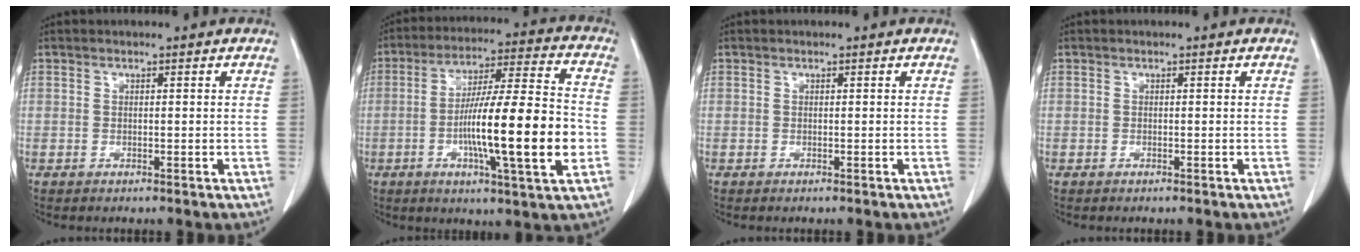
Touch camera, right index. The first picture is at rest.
{"total": 18.0, "force": [-3.7, 0.9, 17.6], "torque": [-0.295, -0.003, -0.063]}
{"total": 0.0}
{"total": 0.0}